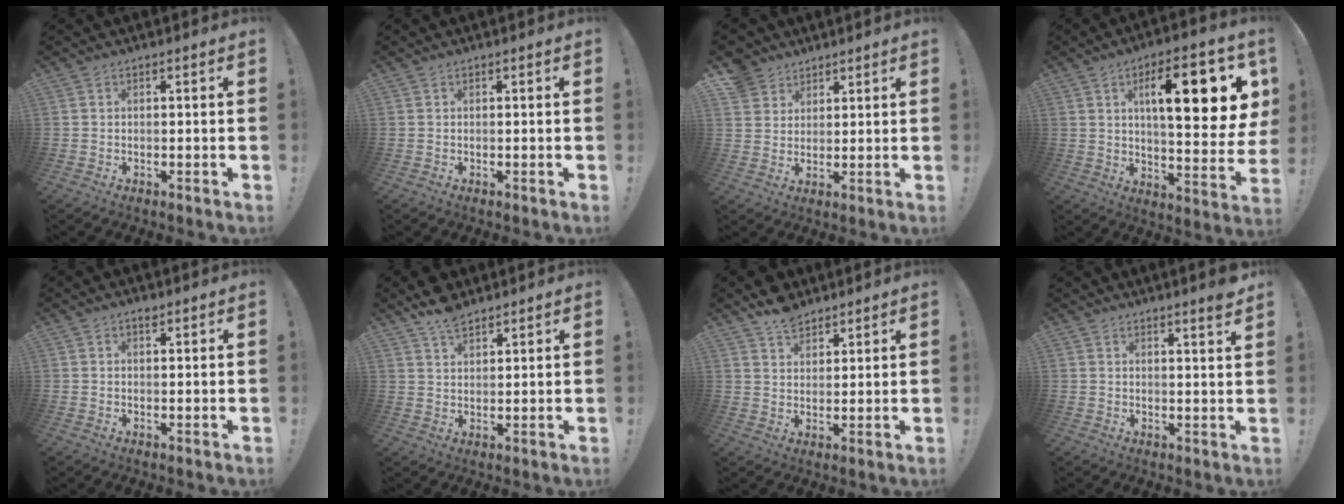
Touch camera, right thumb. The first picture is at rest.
{"total": 0.0}
{"total": 7.0, "force": [4.9, 4.9, 0.5], "torque": [-0.008, -0.042, 0.097]}
{"total": 19.0, "force": [6.5, 6.0, 16.9], "torque": [-0.245, -0.022, 0.088]}
{"total": 1.2, "force": [0.9, 0.3, 0.8], "torque": [-0.006, -0.003, 0.015]}
{"total": 6.9, "force": [5.6, 2.8, 3.0], "torque": [-0.055, -0.025, 0.104]}
{"total": 7.2, "force": [6.0, 3.4, 2.3], "torque": [-0.039, -0.032, 0.113]}
{"total": 3.4, "force": [3.0, -0.2, 1.7], "torque": [-0.007, -0.029, 0.046]}